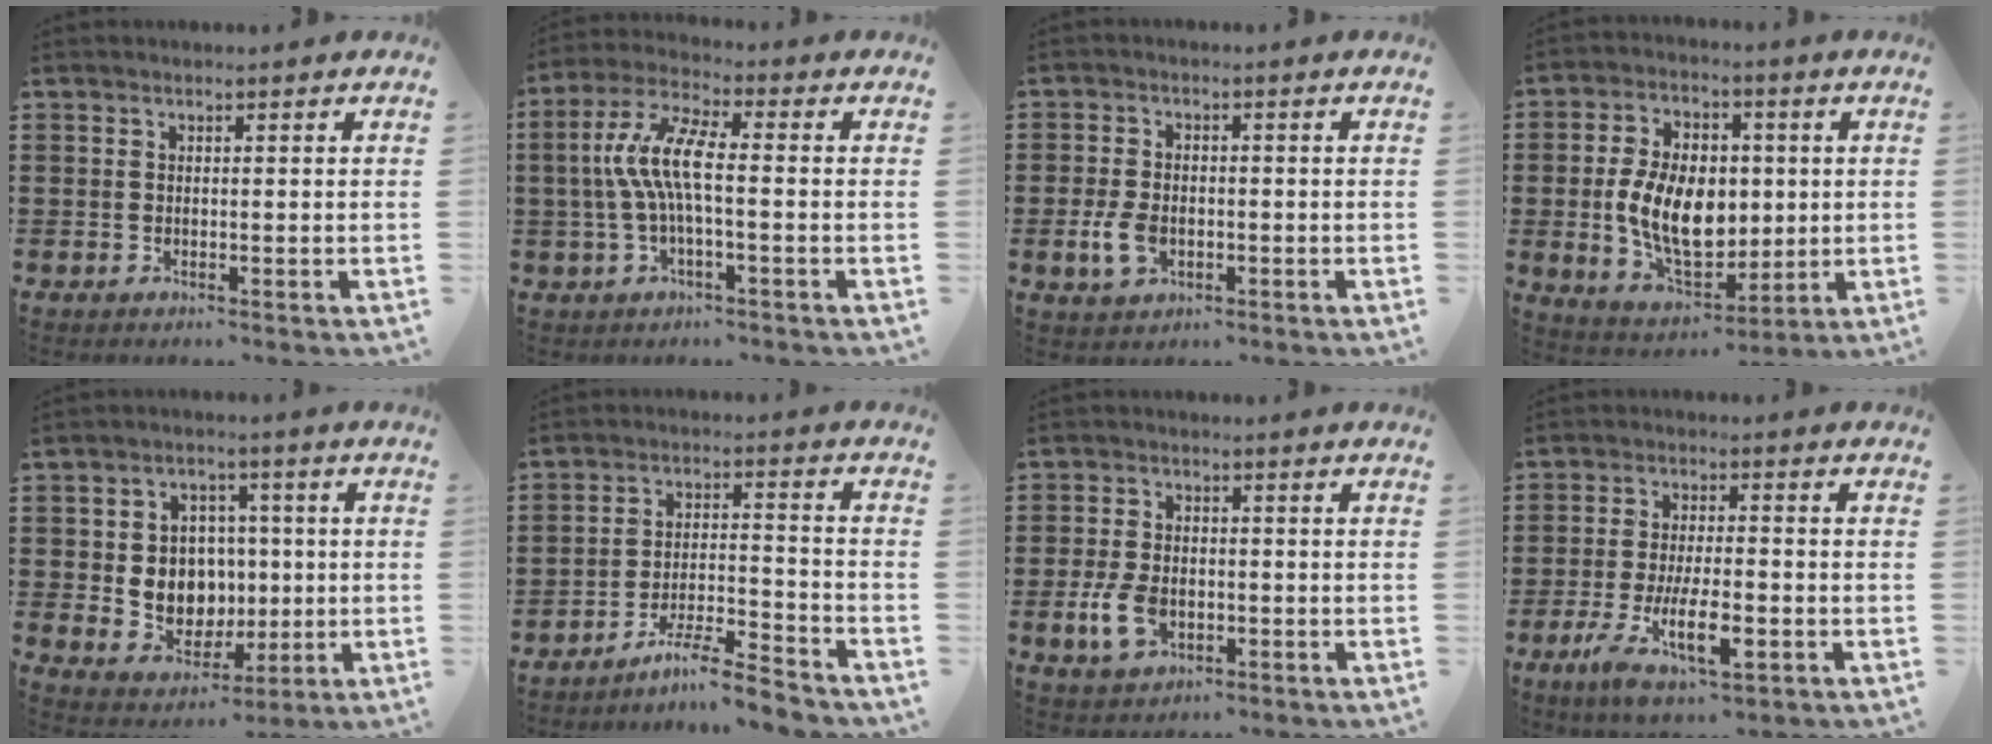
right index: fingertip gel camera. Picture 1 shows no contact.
{"total": 8.3, "force": [-0.7, 2.2, 8.0], "torque": [-0.186, -0.008, -0.023]}
{"total": 4.3, "force": [-1.2, 2.8, 3.0], "torque": [-0.076, -0.005, -0.024]}
{"total": 11.6, "force": [0.1, 7.5, 8.8], "torque": [-0.181, 0.009, -0.001]}
{"total": 7.2, "force": [0.5, 6.5, 2.9], "torque": [-0.057, 0.010, 0.010]}
{"total": 6.9, "force": [-6.3, 0.1, 2.8], "torque": [-0.050, 0.001, -0.119]}
{"total": 5.8, "force": [-1.6, 3.7, 4.1], "torque": [-0.106, -0.003, -0.035]}
{"total": 9.8, "force": [-3.8, 3.8, 8.2], "torque": [-0.162, -0.010, -0.070]}